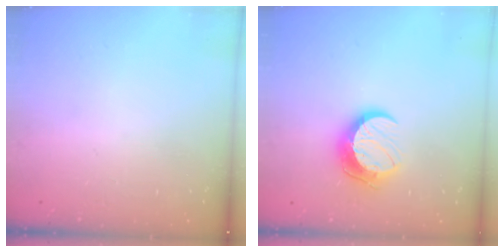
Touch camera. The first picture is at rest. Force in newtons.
{"total": 10.4, "press": 10.4, "slide": 0.8}